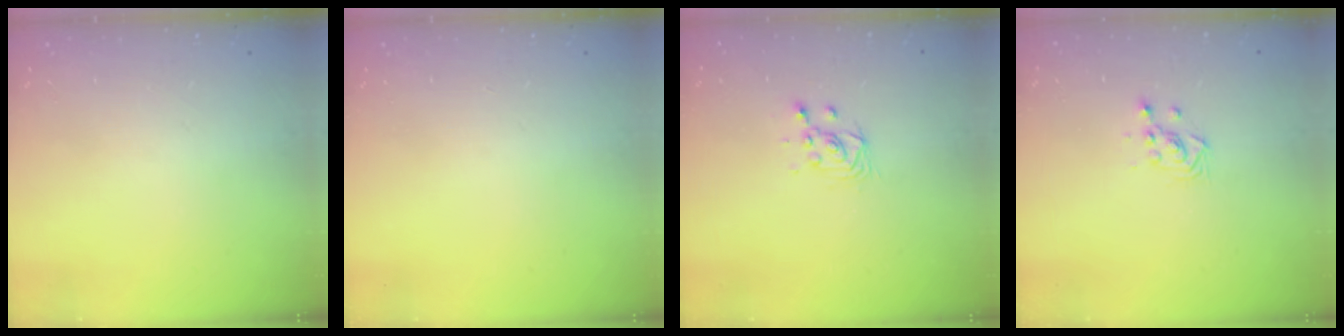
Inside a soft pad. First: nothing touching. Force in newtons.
{"total": 0.0}
{"total": 3.3, "press": 3.3, "slide": 0.4}
{"total": 2.9, "press": 2.9, "slide": 0.1}